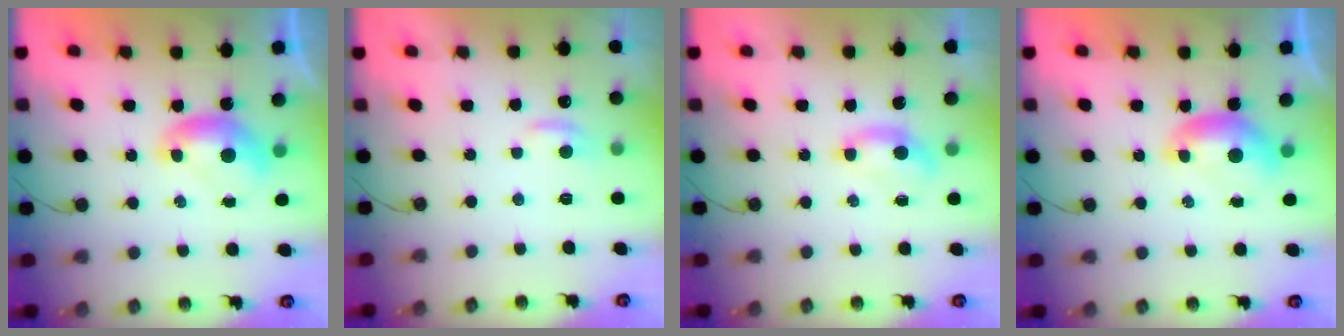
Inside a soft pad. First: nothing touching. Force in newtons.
{"total": 0.9, "press": 0.8, "slide": 0.4}
{"total": 0.7, "press": 0.5, "slide": 0.5}
{"total": 0.0}